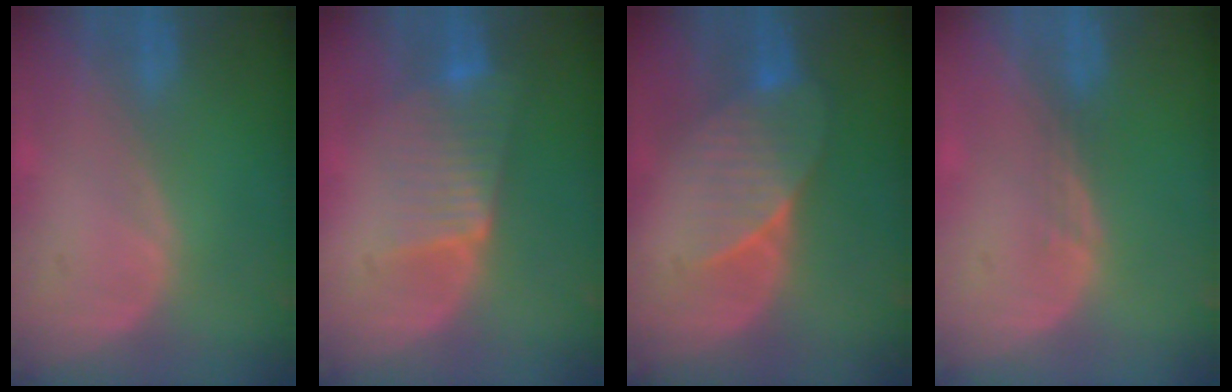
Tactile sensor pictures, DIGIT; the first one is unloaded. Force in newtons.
{"total": 6.7, "press": 6.2, "slide": 2.4}
{"total": 7.2, "press": 6.6, "slide": 2.8}
{"total": 1.1, "press": 0.9, "slide": 0.7}